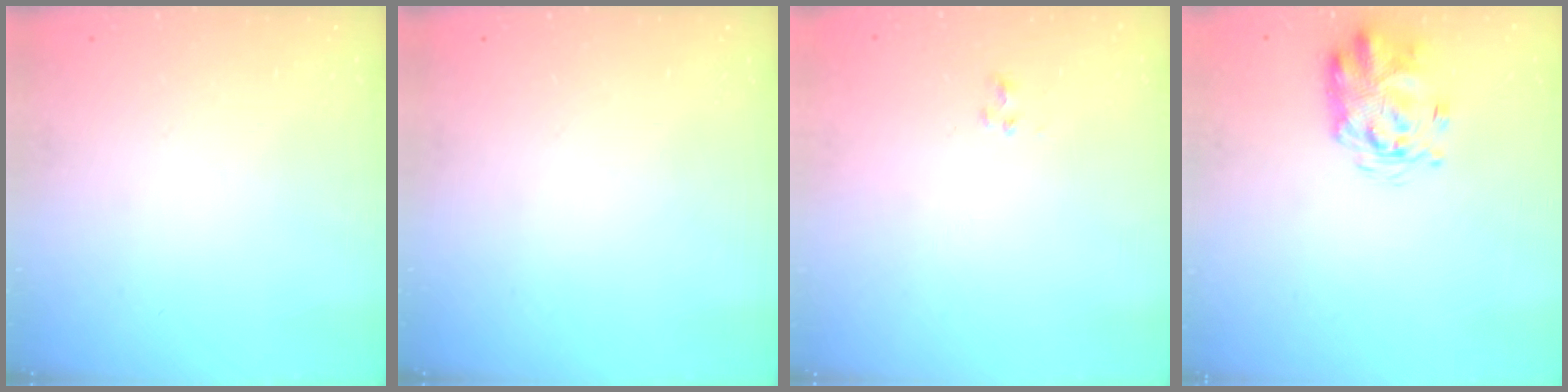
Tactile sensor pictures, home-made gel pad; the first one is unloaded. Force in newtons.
{"total": 0.0}
{"total": 2.0, "press": 1.8, "slide": 1.0}
{"total": 3.0, "press": 2.9, "slide": 0.8}